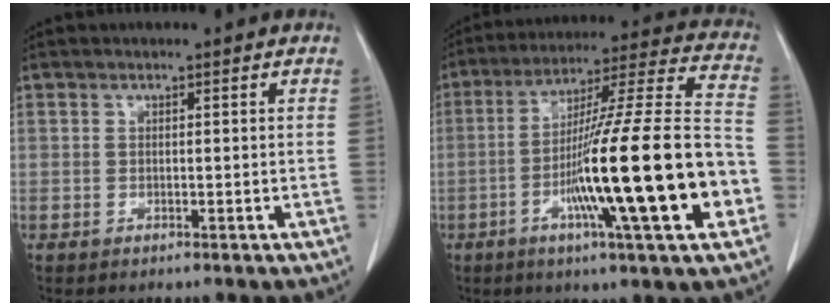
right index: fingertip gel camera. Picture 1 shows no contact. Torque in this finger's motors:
{"motor_torque": [1.42, -0.71, 0.97, 0.21]}